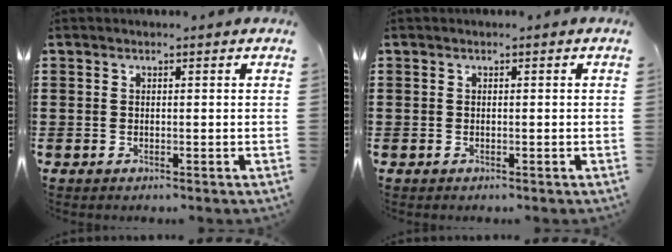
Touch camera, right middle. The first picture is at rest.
{"total": 0.0}